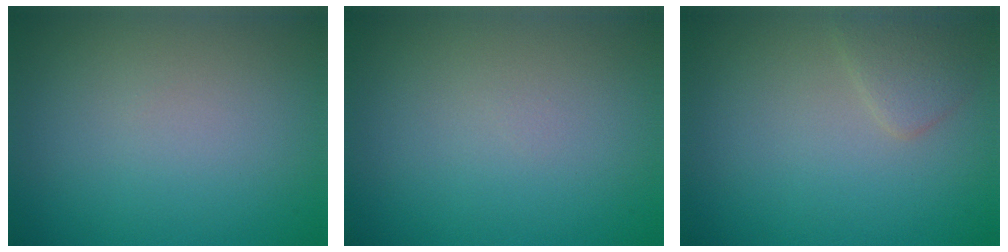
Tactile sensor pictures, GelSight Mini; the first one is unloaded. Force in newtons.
{"total": 0.0}
{"total": 1.6, "press": 1.6, "slide": 0.1}